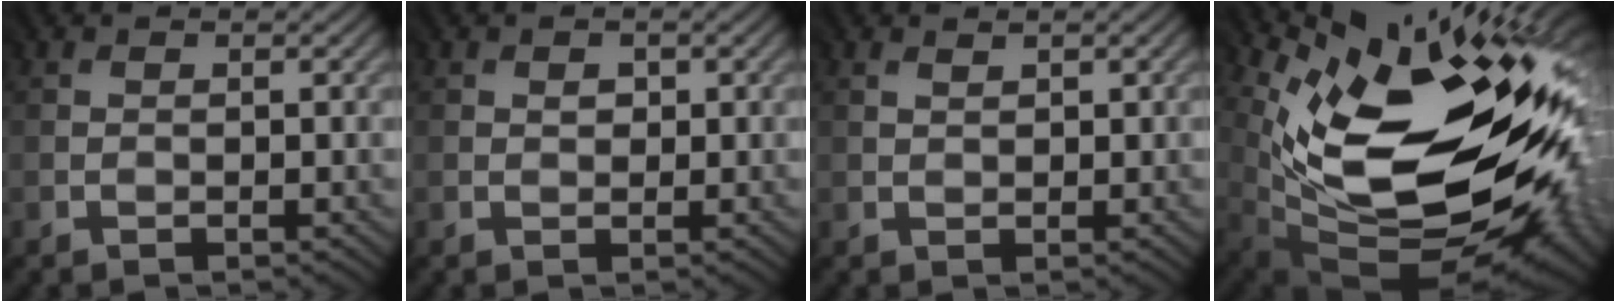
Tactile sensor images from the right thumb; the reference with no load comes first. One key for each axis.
{"total": 1.0, "fx": 0.3, "fy": 0.8, "fz": 0.5, "tx": -0.005, "ty": -0.002, "tz": 0.007}
{"total": 1.0, "fx": 0.7, "fy": 0.6, "fz": 0.4, "tx": -0.009, "ty": 0.000, "tz": 0.015}
{"total": 18.4, "fx": 4.1, "fy": 9.5, "fz": 15.3, "tx": -0.209, "ty": 0.003, "tz": 0.105}